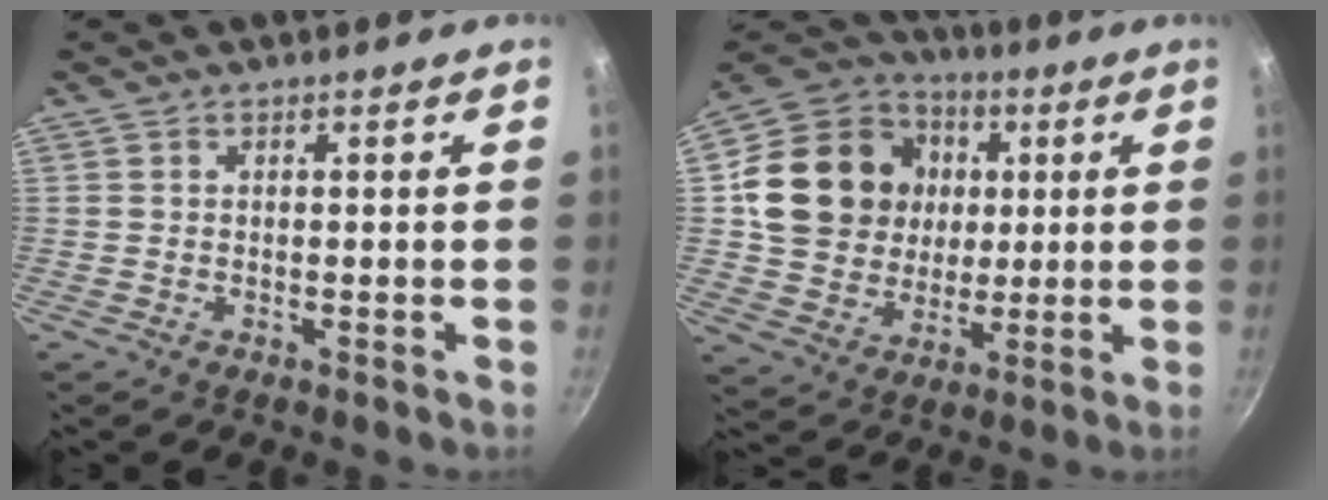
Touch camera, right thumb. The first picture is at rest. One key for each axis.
{"total": 20.0, "fx": 3.5, "fy": 17.3, "fz": 9.5, "tx": -0.151, "ty": 0.017, "tz": 0.065}